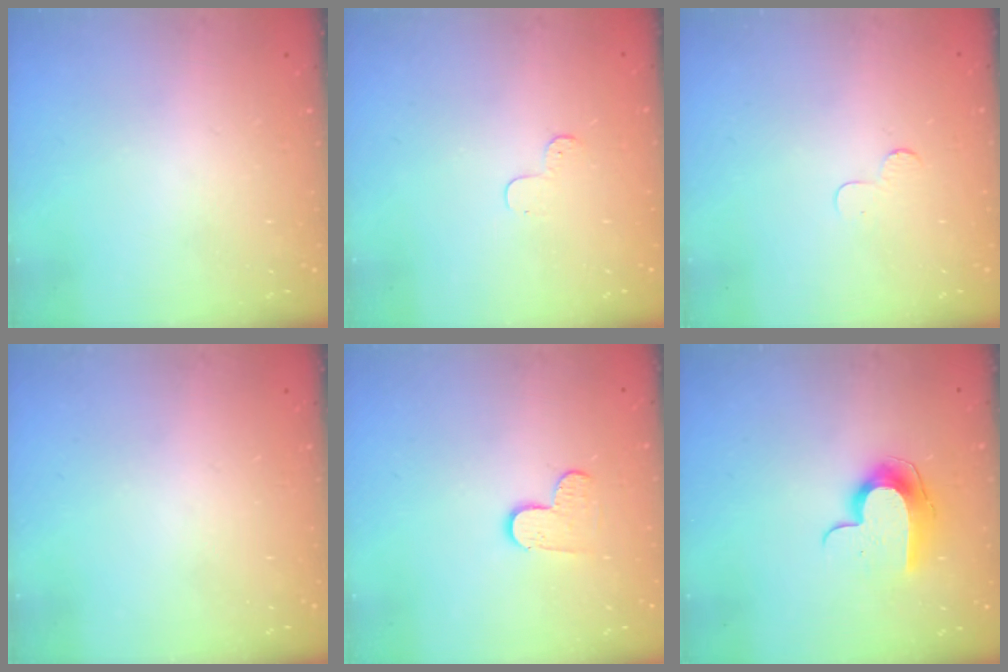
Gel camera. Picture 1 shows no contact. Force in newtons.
{"total": 3.5, "press": 3.5, "slide": 0.4}
{"total": 3.7, "press": 3.7, "slide": 0.4}
{"total": 0.0}
{"total": 4.8, "press": 4.8, "slide": 0.5}
{"total": 10.1, "press": 10.0, "slide": 1.0}